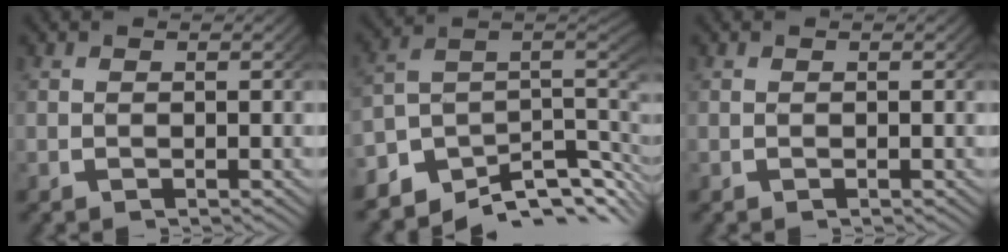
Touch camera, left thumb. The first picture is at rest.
{"total": 11.5, "force": [-3.9, 7.5, 7.9], "torque": [-0.140, -0.023, -0.058]}
{"total": 0.0}